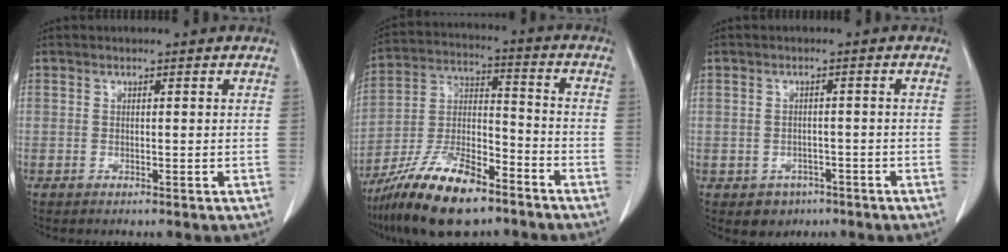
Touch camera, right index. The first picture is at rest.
{"total": 17.8, "force": [-12.4, 5.4, 11.6], "torque": [-0.243, -0.009, -0.226]}
{"total": 4.0, "force": [-2.2, 3.2, 0.9], "torque": [-0.008, 0.008, -0.022]}